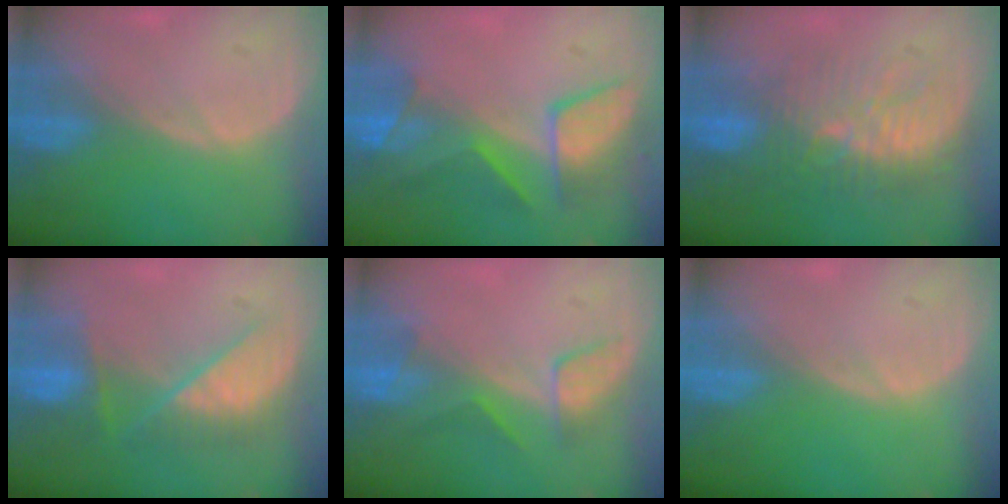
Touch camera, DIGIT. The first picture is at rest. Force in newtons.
{"total": 7.6, "press": 7.5, "slide": 1.2}
{"total": 9.2, "press": 9.0, "slide": 2.0}
{"total": 7.3, "press": 7.3, "slide": 0.3}
{"total": 4.2, "press": 4.1, "slide": 1.3}
{"total": 0.0}